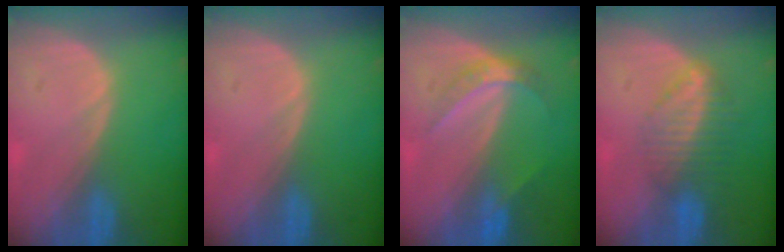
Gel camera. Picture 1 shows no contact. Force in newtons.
{"total": 0.0}
{"total": 4.7, "press": 4.2, "slide": 2.1}
{"total": 7.0, "press": 6.0, "slide": 3.6}